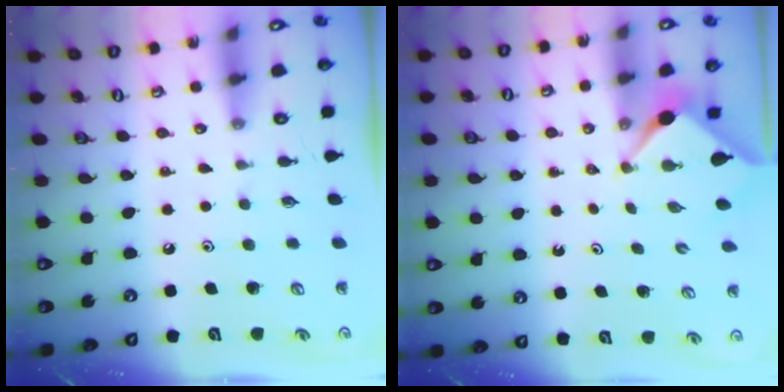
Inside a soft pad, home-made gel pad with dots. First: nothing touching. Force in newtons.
{"total": 3.1, "press": 3.1, "slide": 0.4}